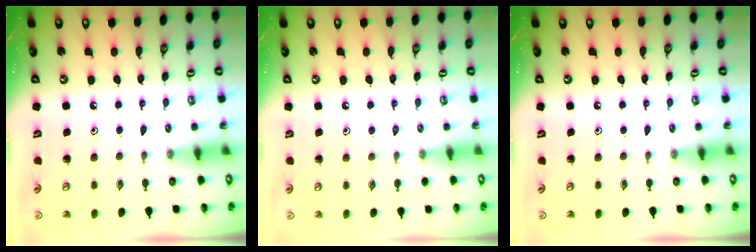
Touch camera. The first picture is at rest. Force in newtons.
{"total": 1.2, "press": 1.1, "slide": 0.3}
{"total": 0.0}